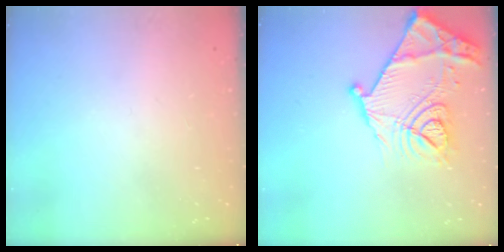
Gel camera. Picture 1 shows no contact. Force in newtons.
{"total": 21.8, "press": 21.8, "slide": 1.1}